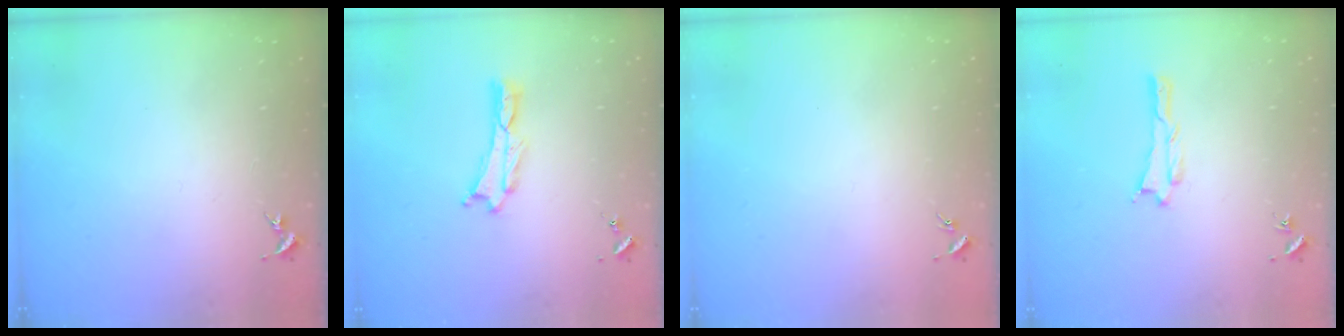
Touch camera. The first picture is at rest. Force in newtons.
{"total": 0.0}
{"total": 0.0}
{"total": 0.6, "press": 0.6, "slide": 0.1}